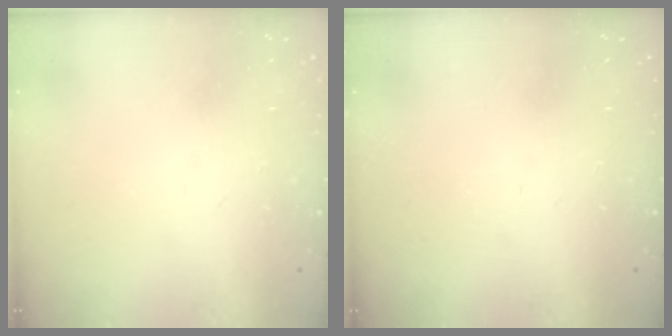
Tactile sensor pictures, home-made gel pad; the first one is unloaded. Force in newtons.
{"total": 0.0}